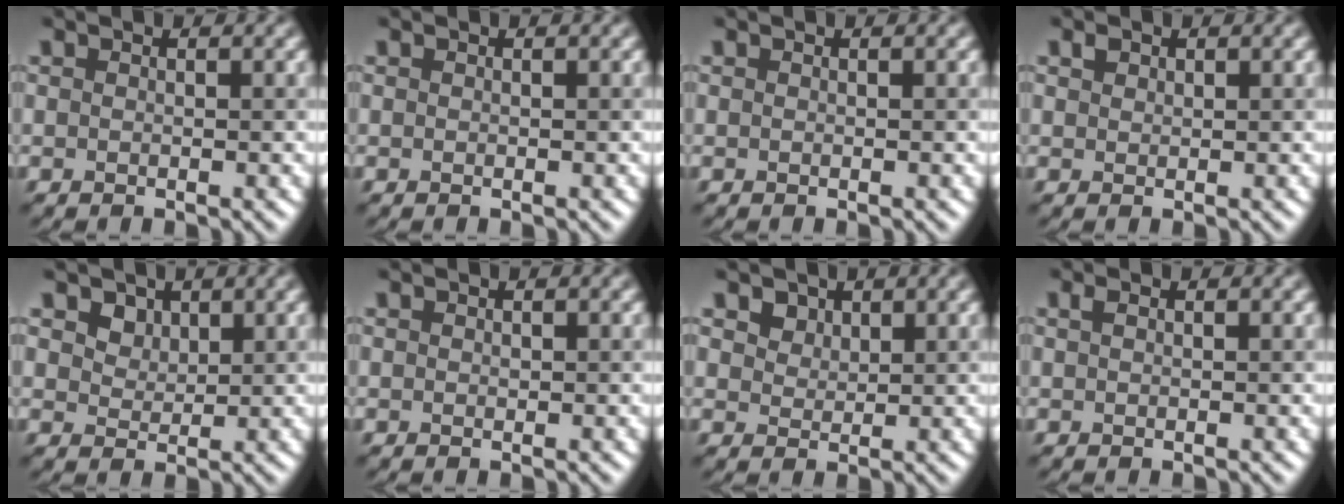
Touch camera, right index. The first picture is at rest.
{"total": 0.0}
{"total": 0.0}
{"total": 0.9, "force": [0.6, 0.6, 0.2], "torque": [-0.005, -0.001, 0.011]}
{"total": 2.3, "force": [1.4, 1.6, 0.8], "torque": [-0.025, -0.015, 0.034]}
{"total": 0.0}
{"total": 2.6, "force": [1.7, 1.7, 0.9], "torque": [-0.031, -0.011, 0.040]}
{"total": 0.6, "force": [0.3, 0.3, 0.4], "torque": [-0.011, 0.003, 0.007]}